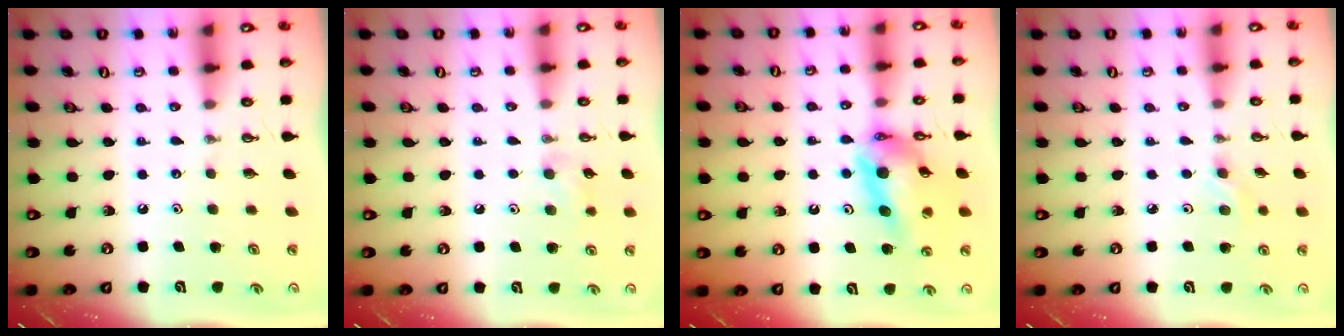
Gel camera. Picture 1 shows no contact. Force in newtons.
{"total": 7.6, "press": 7.3, "slide": 2.3}
{"total": 13.9, "press": 13.8, "slide": 1.4}
{"total": 2.8, "press": 2.7, "slide": 0.8}